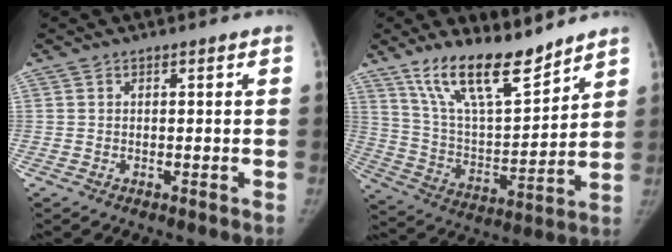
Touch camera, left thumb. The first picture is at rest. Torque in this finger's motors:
{"motor_torque": [0.31, 0.16, 1.48, -1.30, 0.23]}